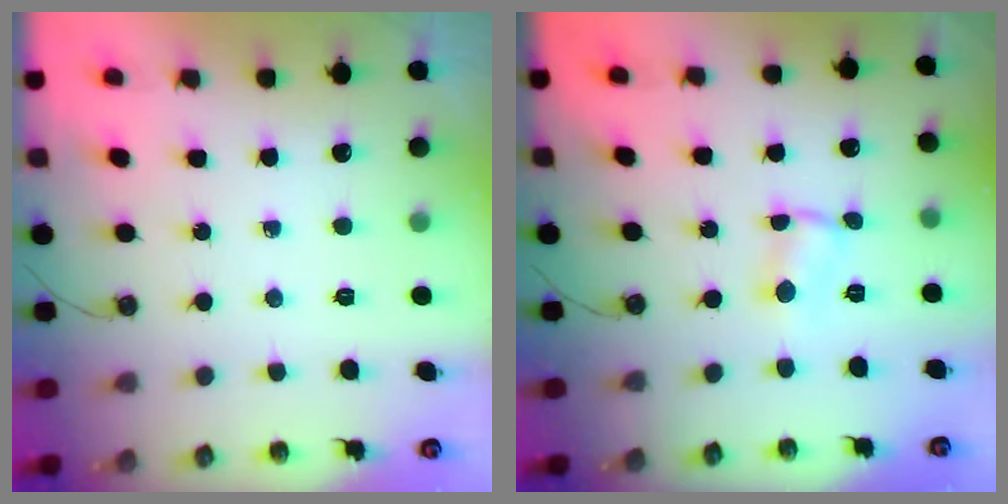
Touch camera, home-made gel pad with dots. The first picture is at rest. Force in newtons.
{"total": 1.0, "press": 1.0, "slide": 0.2}